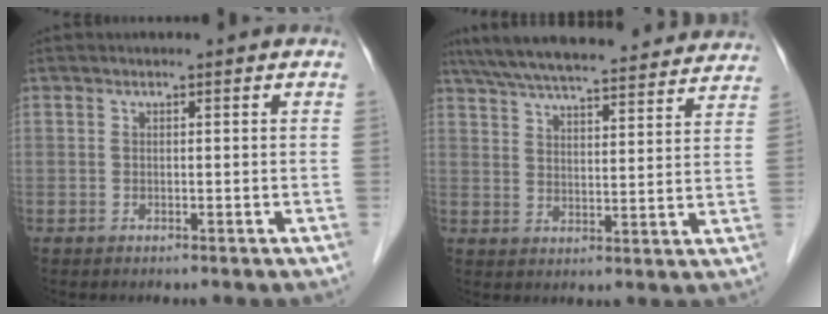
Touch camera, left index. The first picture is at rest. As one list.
[{"total": 27.7, "force": [25.1, 4.3, 10.9], "torque": [-0.189, 0.011, 0.335]}]